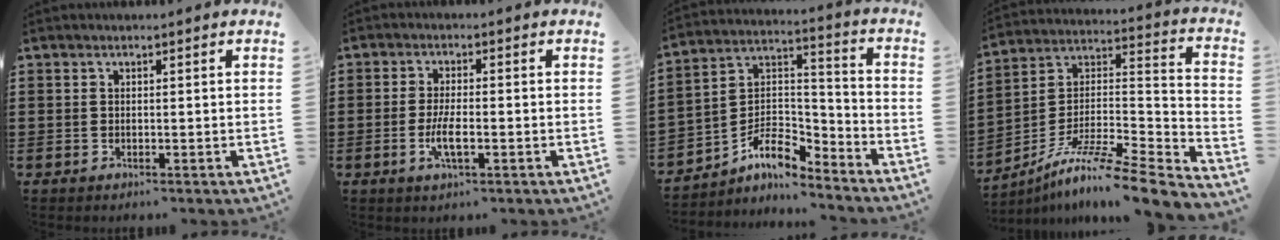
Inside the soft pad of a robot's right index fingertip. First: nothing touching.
{"total": 4.1, "force": [-1.3, 1.0, 3.7], "torque": [-0.075, -0.005, -0.028]}
{"total": 7.6, "force": [-5.7, 3.5, 3.6], "torque": [-0.082, -0.004, -0.111]}
{"total": 9.0, "force": [-7.3, 0.8, 5.2], "torque": [-0.089, -0.003, -0.143]}